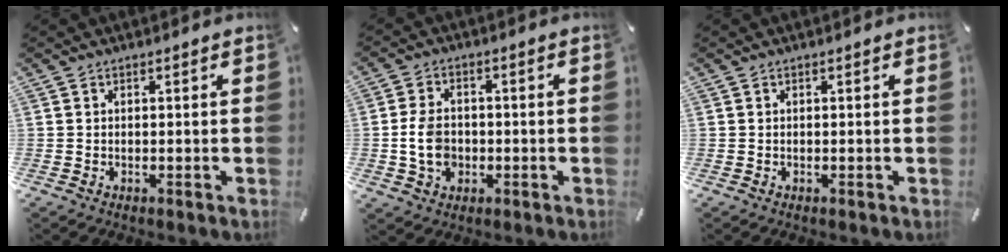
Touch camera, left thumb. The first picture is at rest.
{"total": 8.1, "force": [-1.3, 6.2, 5.1], "torque": [-0.108, 0.007, -0.024]}
{"total": 0.0}